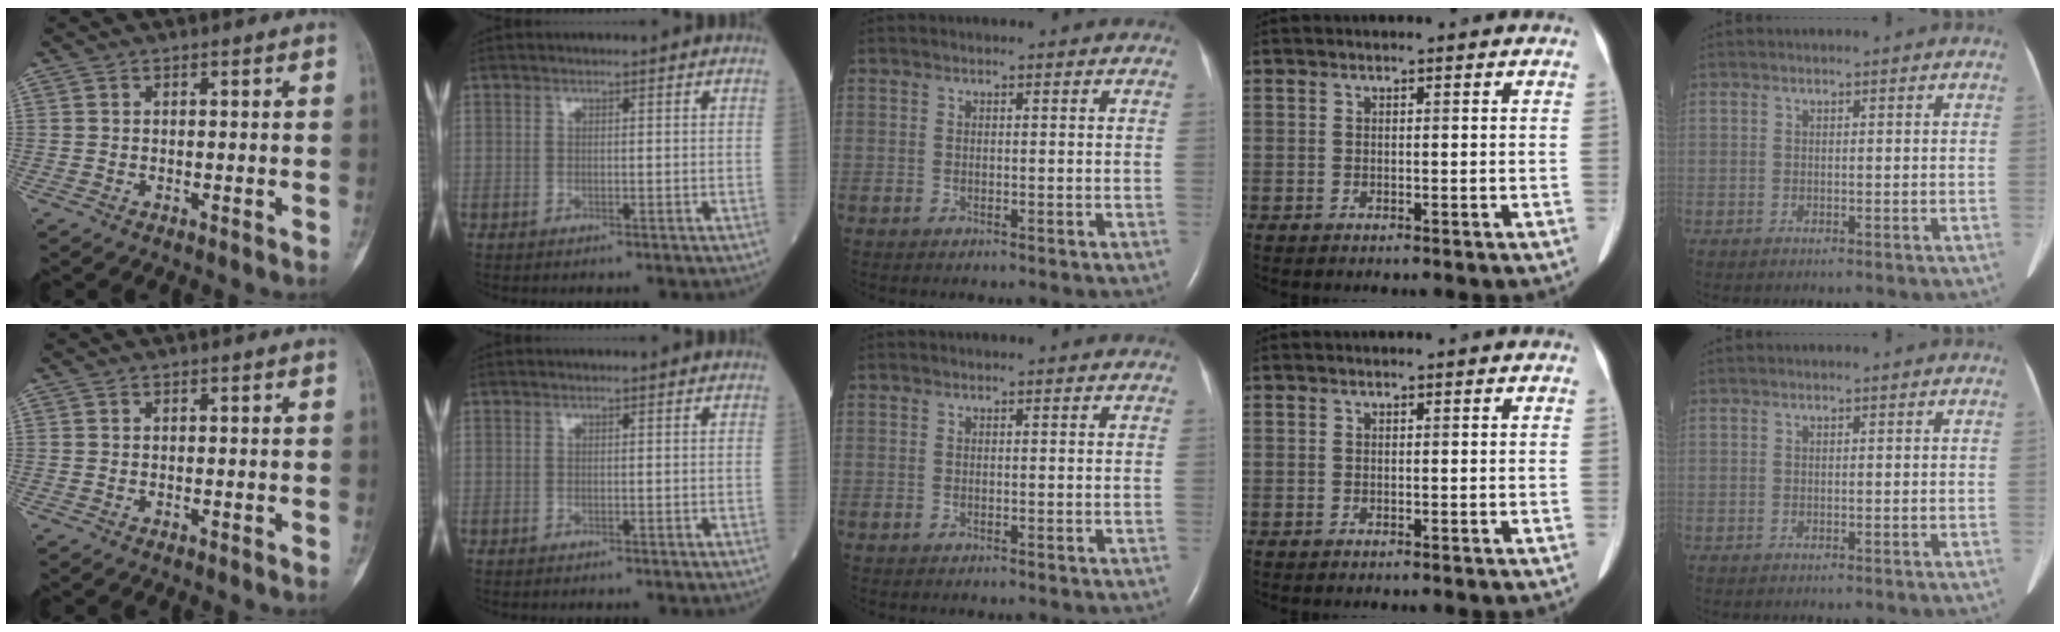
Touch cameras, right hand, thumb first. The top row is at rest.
{}